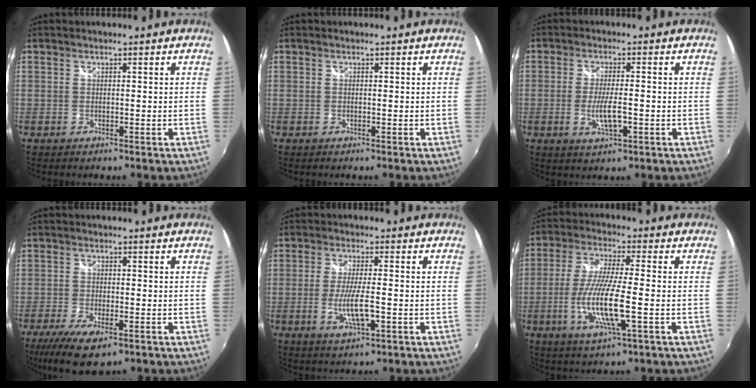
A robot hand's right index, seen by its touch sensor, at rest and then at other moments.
{"total": 0.0}
{"total": 4.1, "force": [-1.0, 1.2, 3.8], "torque": [-0.073, -0.007, -0.017]}
{"total": 10.6, "force": [-6.5, 3.9, 7.4], "torque": [-0.169, -0.038, -0.110]}
{"total": 7.2, "force": [-2.0, 1.3, 6.8], "torque": [-0.133, -0.012, -0.035]}
{"total": 12.6, "force": [-3.4, 1.7, 12.1], "torque": [-0.245, -0.015, -0.063]}